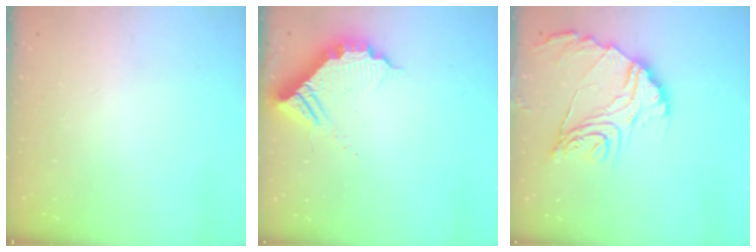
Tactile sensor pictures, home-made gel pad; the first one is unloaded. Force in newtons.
{"total": 10.5, "press": 10.4, "slide": 1.1}
{"total": 15.7, "press": 15.6, "slide": 1.1}